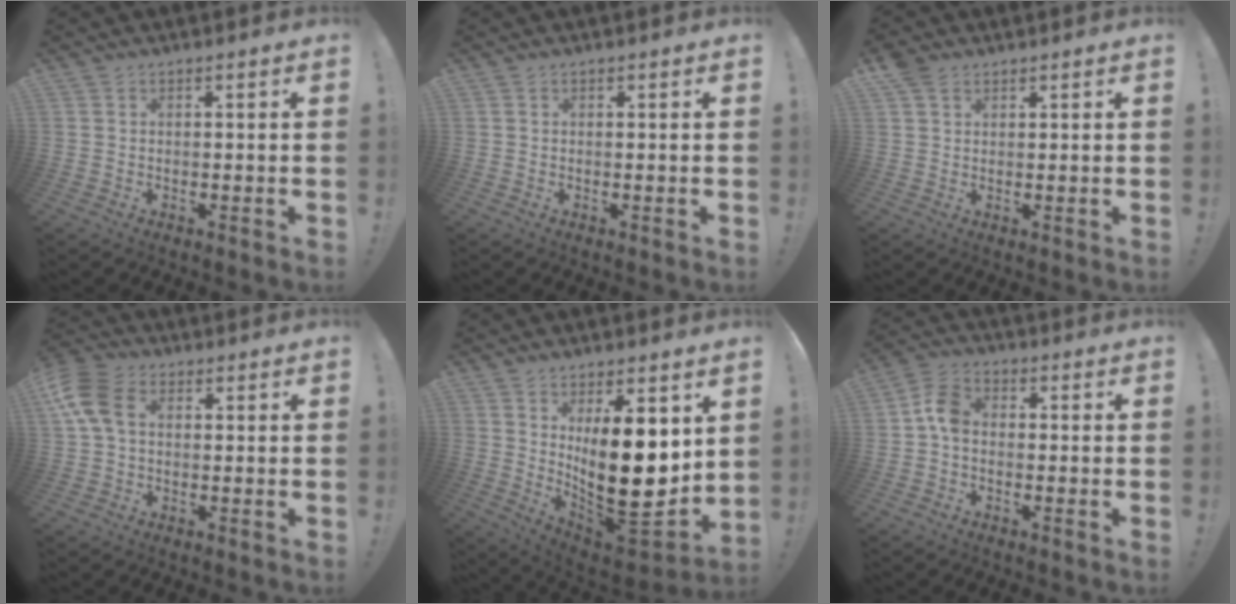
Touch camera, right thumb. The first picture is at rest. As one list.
[{"total": 0.0}, {"total": 3.9, "force": [2.4, 2.6, 1.7], "torque": [-0.032, -0.005, 0.048]}, {"total": 10.6, "force": [2.3, 7.0, 7.7], "torque": [-0.170, 0.011, 0.048]}, {"total": 20.2, "force": [3.1, 8.3, 18.2], "torque": [-0.300, -0.053, 0.061]}, {"total": 7.6, "force": [-0.7, 5.1, 5.6], "torque": [-0.108, 0.013, -0.008]}]